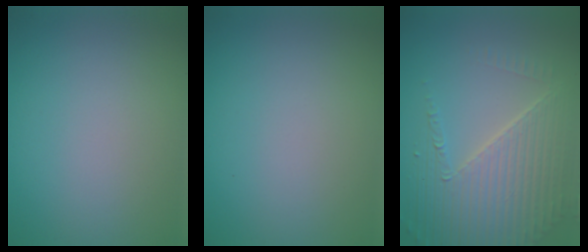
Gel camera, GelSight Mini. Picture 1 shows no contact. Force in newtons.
{"total": 0.0}
{"total": 6.5, "press": 4.9, "slide": 4.3}